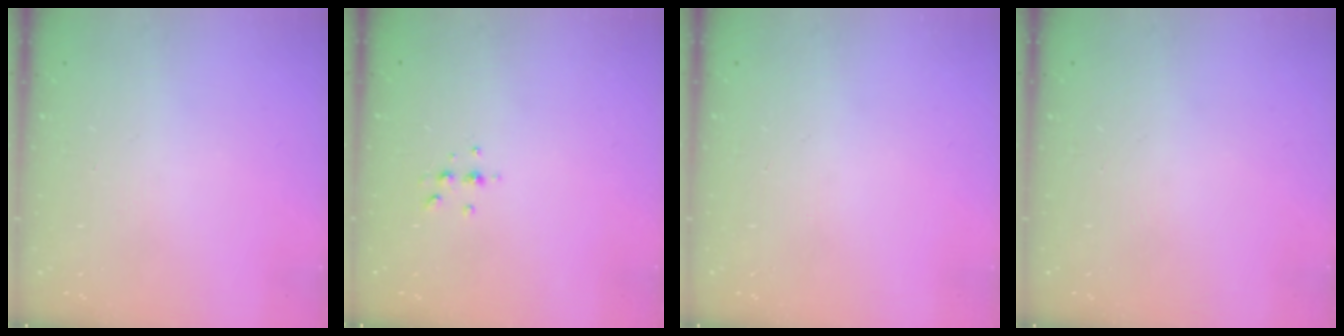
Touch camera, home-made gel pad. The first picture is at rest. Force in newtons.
{"total": 4.3, "press": 4.2, "slide": 1.1}
{"total": 0.0}
{"total": 0.0}